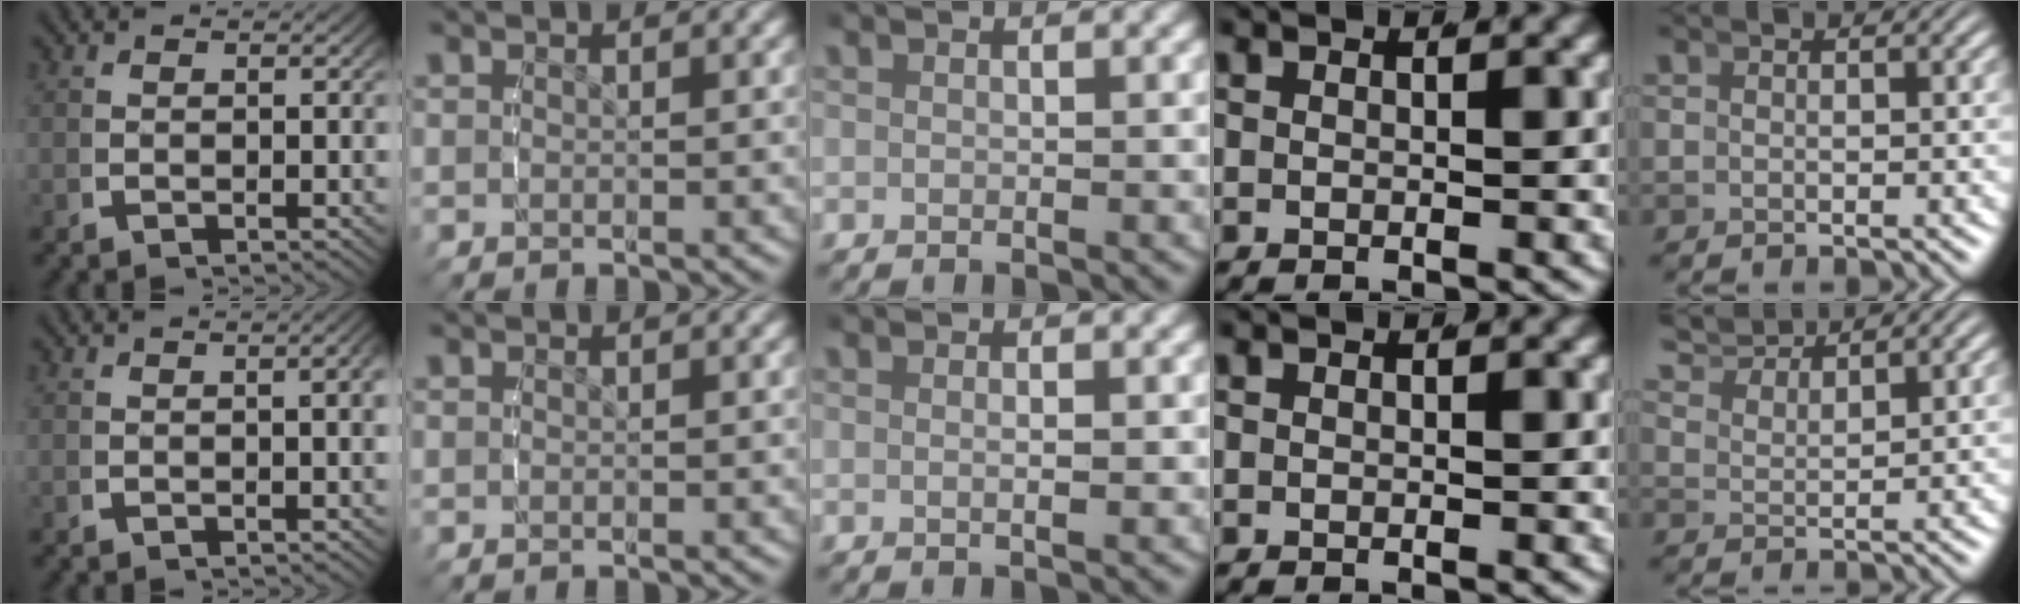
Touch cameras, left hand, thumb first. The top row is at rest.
{"thumb": {"total": 1.9, "force": [0.0, 0.7, 1.7], "torque": [-0.020, 0.001, 0.001]}, "middle": {"total": 0.6, "force": [0.1, -0.1, 0.6], "torque": [-0.012, -0.004, 0.001]}, "little": {"total": 4.3, "force": [4.2, 0.3, 1.0], "torque": [-0.015, 0.018, 0.072]}}